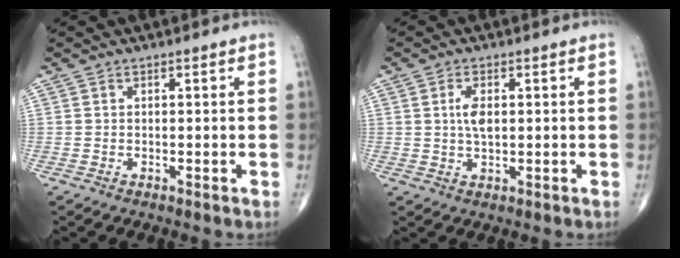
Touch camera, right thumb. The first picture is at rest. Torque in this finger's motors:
{"motor_torque": [0.58, 1.83, 0.68, 0.34, 0.02]}